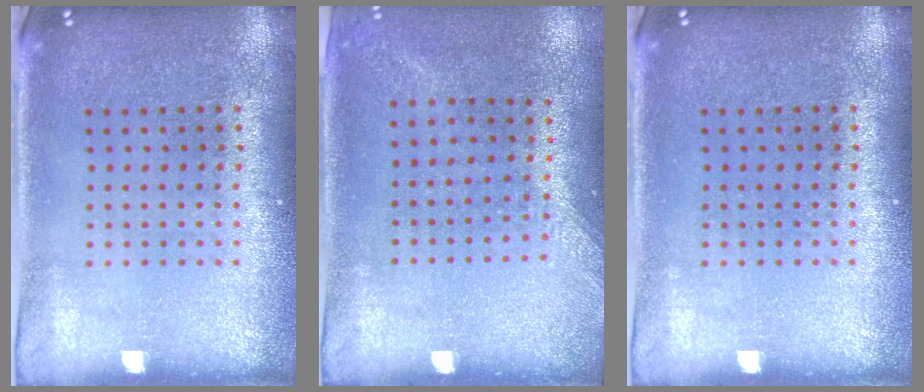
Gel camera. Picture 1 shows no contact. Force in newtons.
{"total": 1.4, "press": 1.0, "slide": 0.9}
{"total": 0.0}